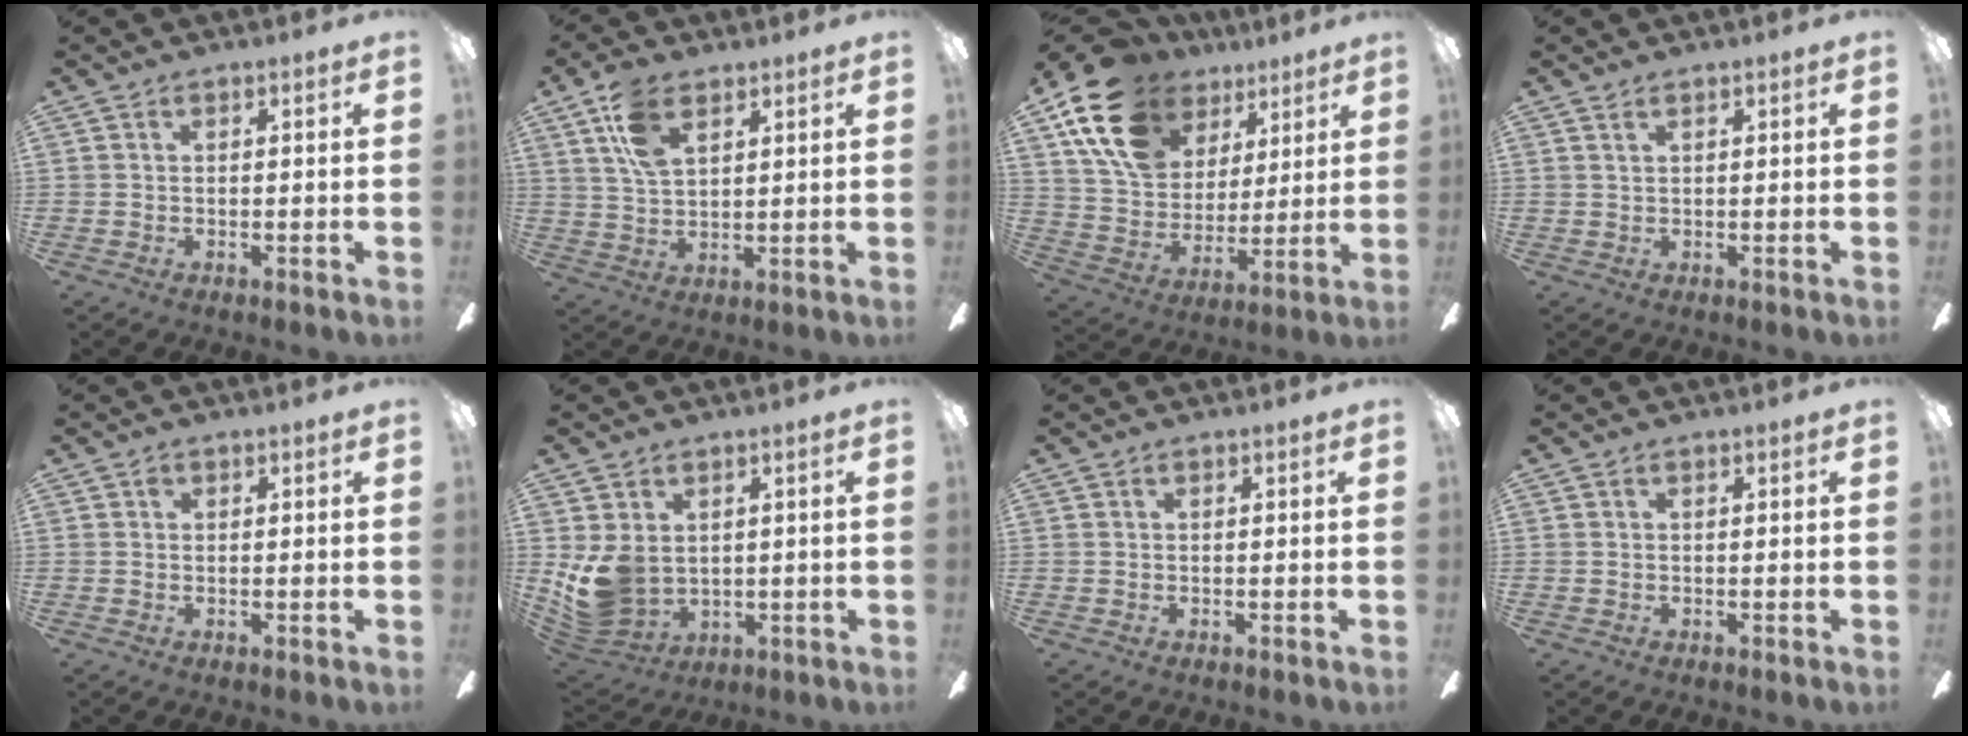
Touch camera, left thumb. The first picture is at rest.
{"total": 10.0, "force": [5.3, 5.3, 6.6], "torque": [-0.139, -0.002, 0.098]}
{"total": 19.6, "force": [10.9, 13.4, 9.2], "torque": [-0.172, -0.037, 0.207]}
{"total": 0.8, "force": [0.6, 0.4, 0.4], "torque": [-0.010, 0.003, 0.010]}
{"total": 1.1, "force": [0.4, 0.9, 0.6], "torque": [-0.013, 0.005, 0.007]}
{"total": 9.6, "force": [0.9, 7.8, 5.6], "torque": [-0.145, -0.012, 0.020]}
{"total": 0.0}
{"total": 0.0}